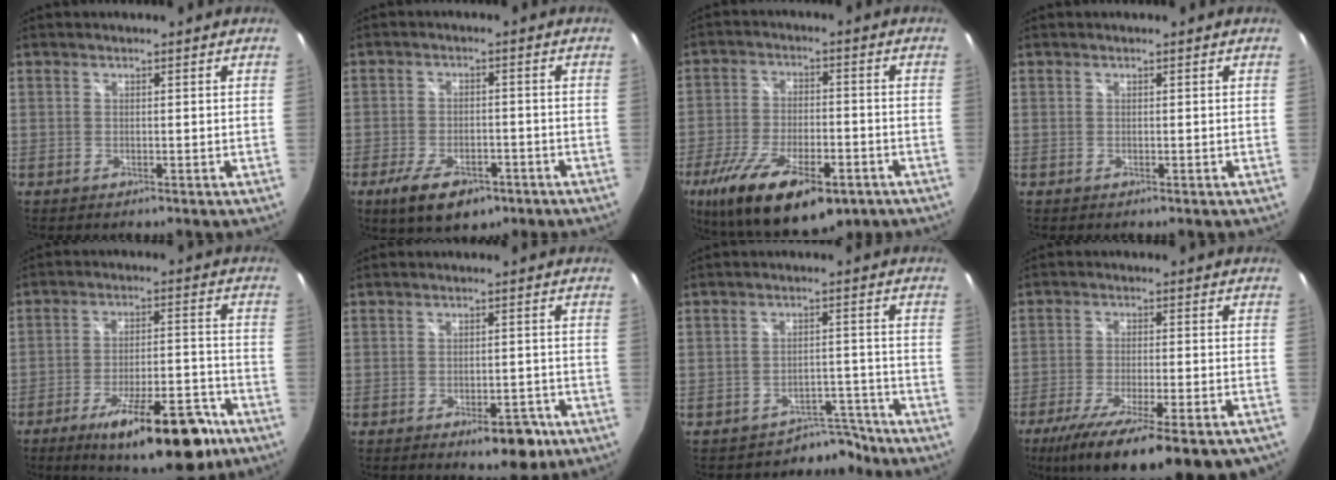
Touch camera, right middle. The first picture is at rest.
{"total": 9.4, "force": [-5.6, 4.4, 6.1], "torque": [-0.132, -0.015, -0.087]}
{"total": 20.6, "force": [-11.9, 8.2, 14.6], "torque": [-0.290, -0.048, -0.189]}
{"total": 0.0}
{"total": 17.9, "force": [-11.3, 5.2, 12.9], "torque": [-0.196, -0.014, -0.160]}
{"total": 6.1, "force": [-3.5, 3.0, 4.1], "torque": [-0.052, 0.006, -0.035]}
{"total": 5.2, "force": [-4.6, 2.3, -0.7], "torque": [0.020, 0.028, -0.065]}
{"total": 20.1, "force": [-14.3, 4.1, 13.5], "torque": [-0.240, -0.067, -0.217]}